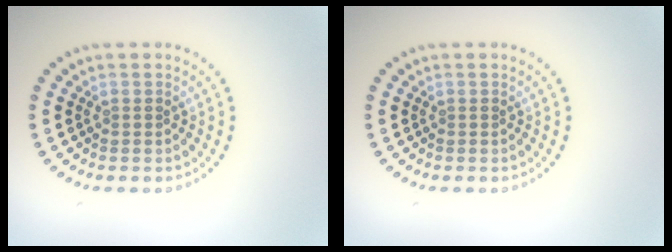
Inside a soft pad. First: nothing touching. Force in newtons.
{"total": 0.0}